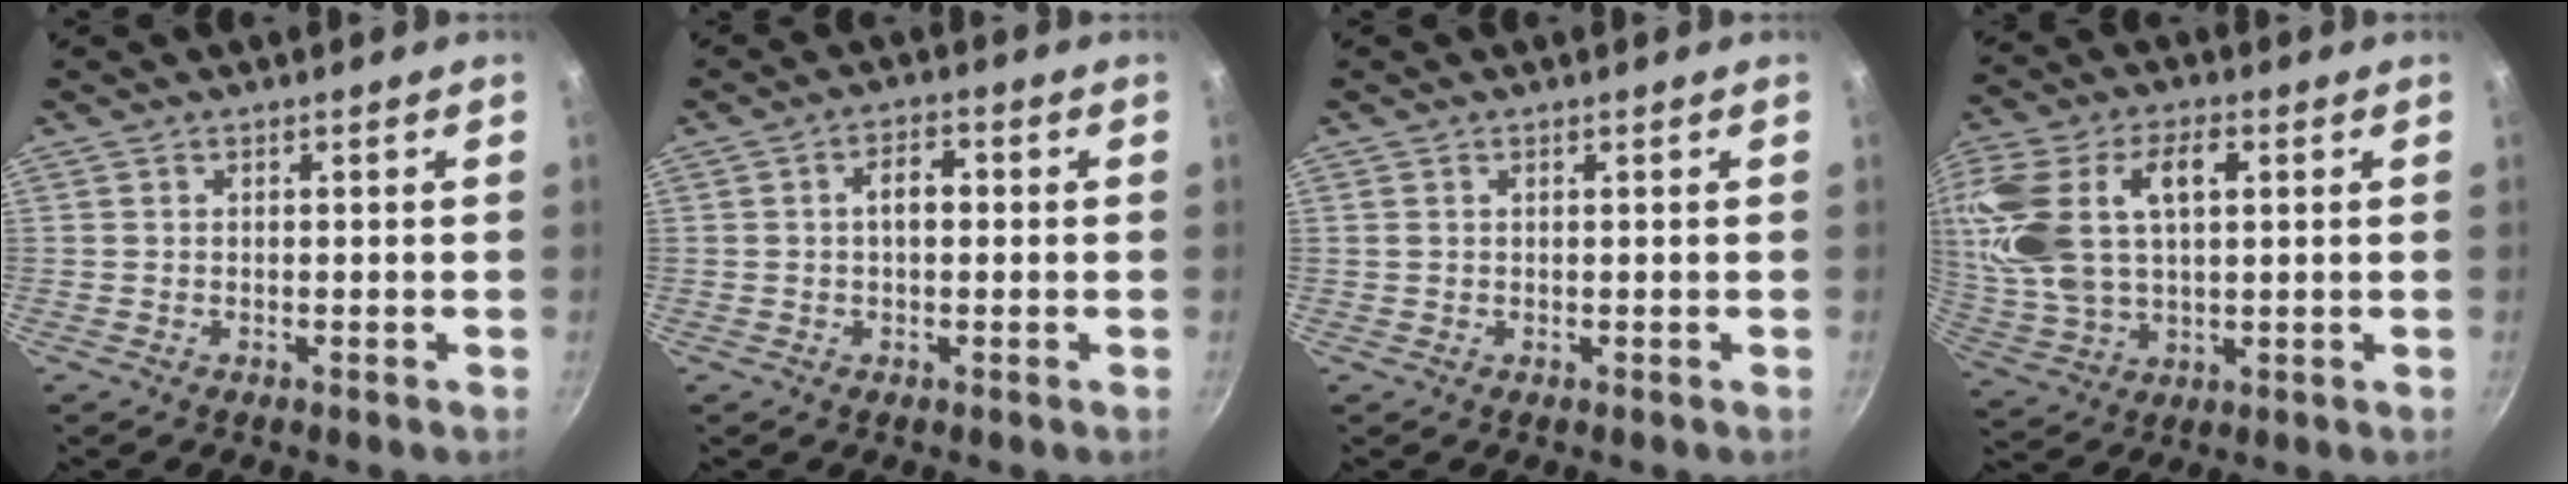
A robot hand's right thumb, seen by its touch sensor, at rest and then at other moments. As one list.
[{"total": 4.4, "force": [0.3, 2.5, 3.6], "torque": [-0.055, 0.014, 0.000]}, {"total": 0.8, "force": [0.3, 0.5, 0.5], "torque": [-0.014, 0.008, 0.010]}, {"total": 21.8, "force": [4.6, 12.4, 17.3], "torque": [-0.393, 0.020, 0.088]}]